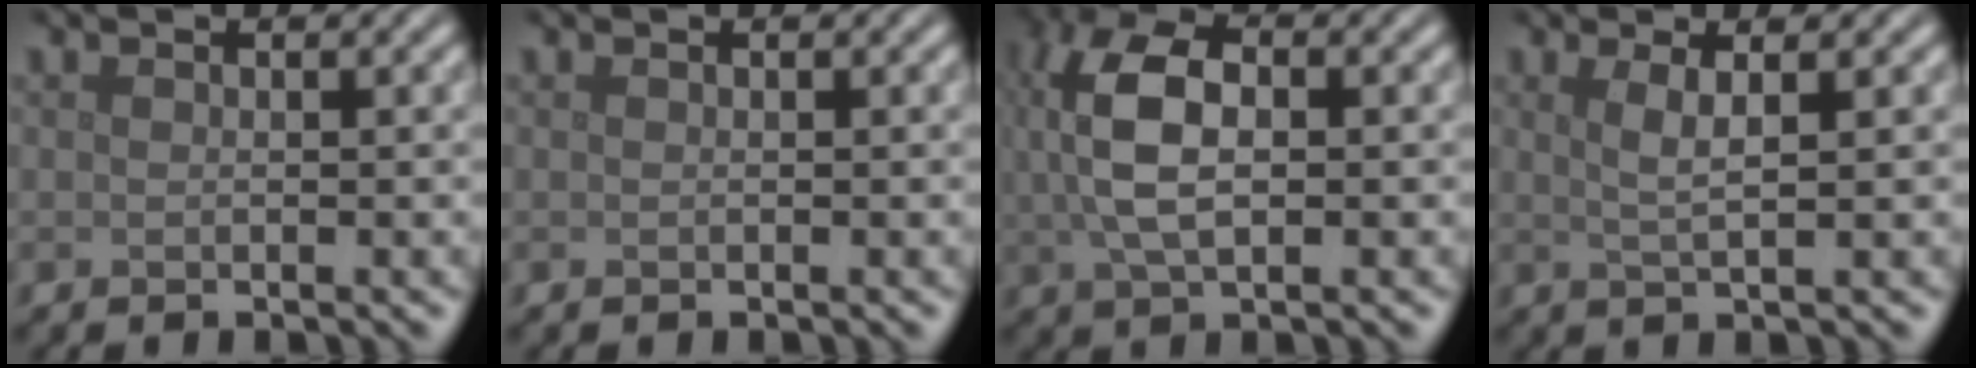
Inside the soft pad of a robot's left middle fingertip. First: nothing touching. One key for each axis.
{"total": 0.0}
{"total": 6.9, "fx": 1.1, "fy": 3.6, "fz": 5.7, "tx": -0.125, "ty": 0.012, "tz": 0.014}
{"total": 2.2, "fx": 0.8, "fy": 0.5, "fz": 2.0, "tx": -0.034, "ty": 0.001, "tz": 0.009}